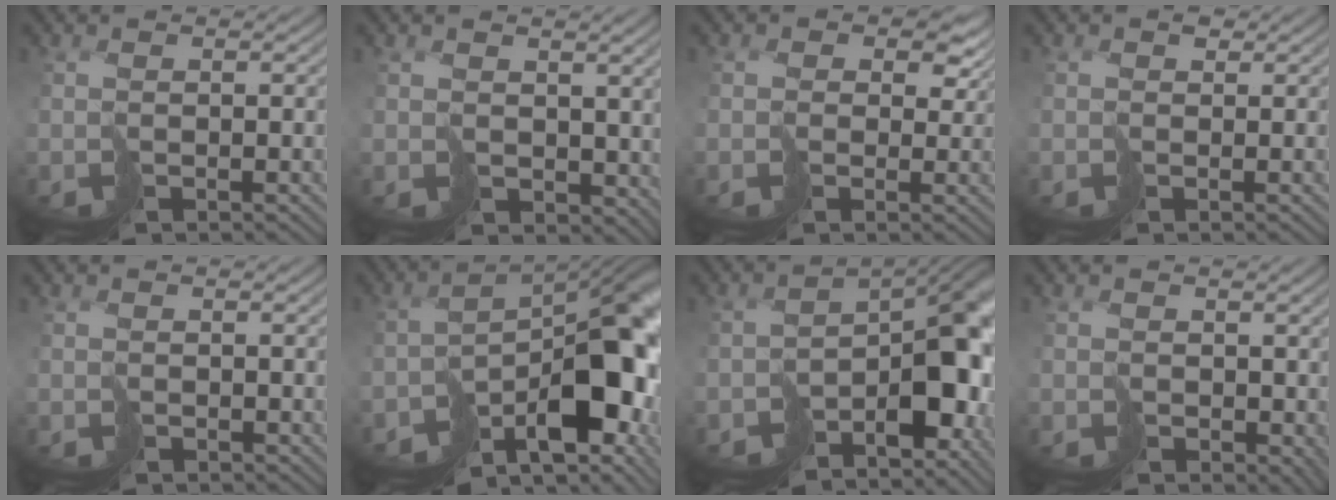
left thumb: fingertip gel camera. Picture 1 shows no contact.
{"total": 4.2, "force": [1.3, 3.4, 2.2], "torque": [-0.056, -0.014, 0.026]}
{"total": 4.3, "force": [1.8, 3.5, 1.8], "torque": [-0.031, -0.010, 0.031]}
{"total": 1.3, "force": [0.8, 1.0, 0.3], "torque": [0.000, 0.005, 0.012]}
{"total": 0.7, "force": [0.5, 0.5, -0.1], "torque": [-0.001, -0.001, 0.012]}
{"total": 14.5, "force": [-6.1, 7.1, 11.1], "torque": [-0.151, -0.036, -0.074]}
{"total": 11.5, "force": [-5.0, 6.4, 8.1], "torque": [-0.100, -0.028, -0.068]}
{"total": 2.5, "force": [0.9, 2.1, 1.0], "torque": [-0.024, -0.010, 0.022]}